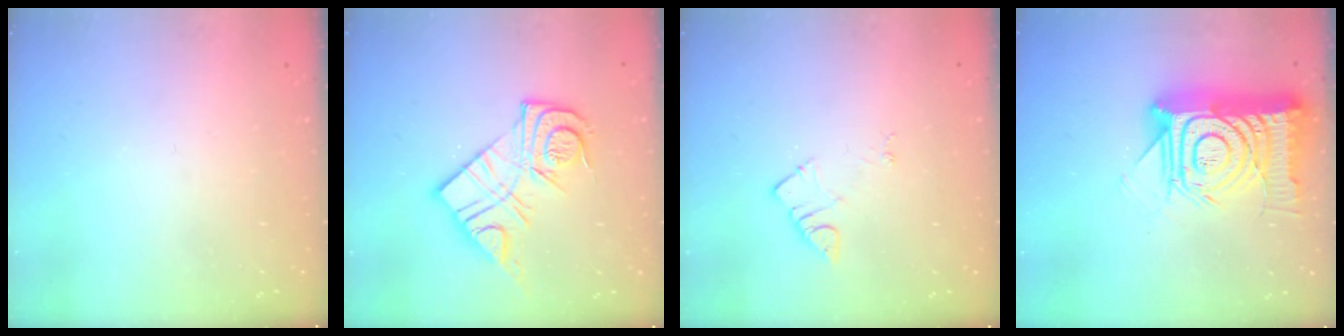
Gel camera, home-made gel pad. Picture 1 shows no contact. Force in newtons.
{"total": 13.2, "press": 13.1, "slide": 1.0}
{"total": 3.8, "press": 3.7, "slide": 0.5}
{"total": 21.9, "press": 21.9, "slide": 1.5}